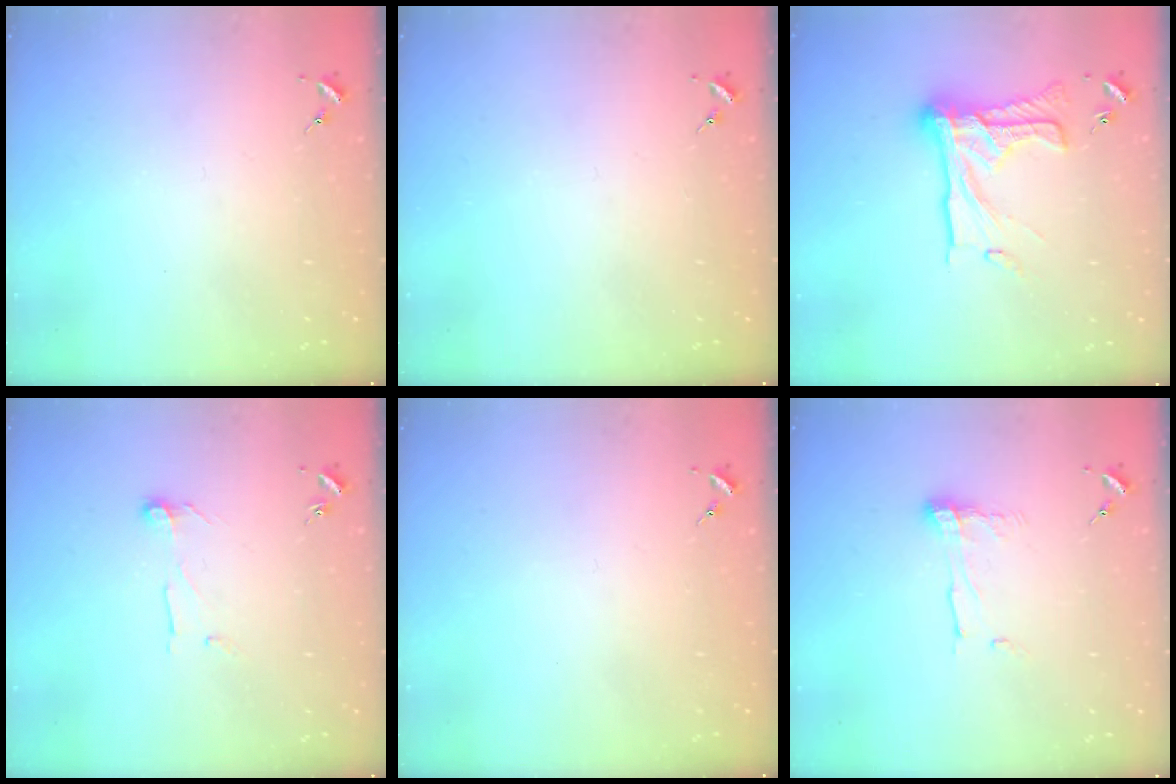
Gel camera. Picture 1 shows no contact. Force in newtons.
{"total": 0.0}
{"total": 19.5, "press": 19.5, "slide": 1.2}
{"total": 7.2, "press": 7.2, "slide": 0.5}
{"total": 0.0}
{"total": 8.4, "press": 8.4, "slide": 0.7}